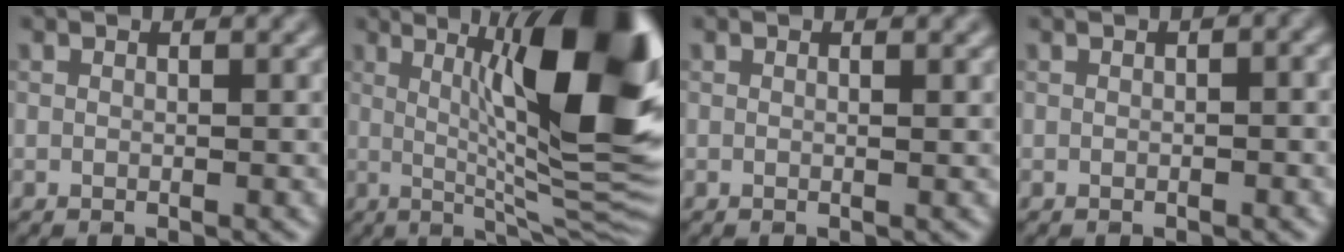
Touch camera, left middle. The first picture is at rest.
{"total": 15.6, "force": [3.5, 3.8, 14.7], "torque": [-0.184, 0.008, 0.058]}
{"total": 0.9, "force": [0.2, 0.3, 0.8], "torque": [-0.009, 0.002, -0.001]}
{"total": 1.4, "force": [0.3, 0.3, 1.3], "torque": [-0.020, 0.005, 0.003]}